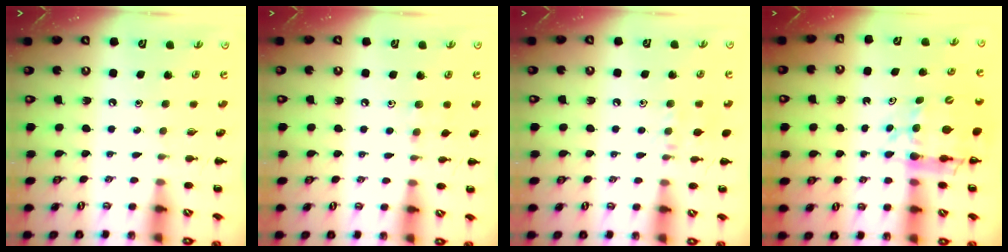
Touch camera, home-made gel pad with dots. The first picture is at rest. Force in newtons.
{"total": 4.3, "press": 4.1, "slide": 1.4}
{"total": 8.0, "press": 7.9, "slide": 1.2}
{"total": 9.9, "press": 9.5, "slide": 2.6}